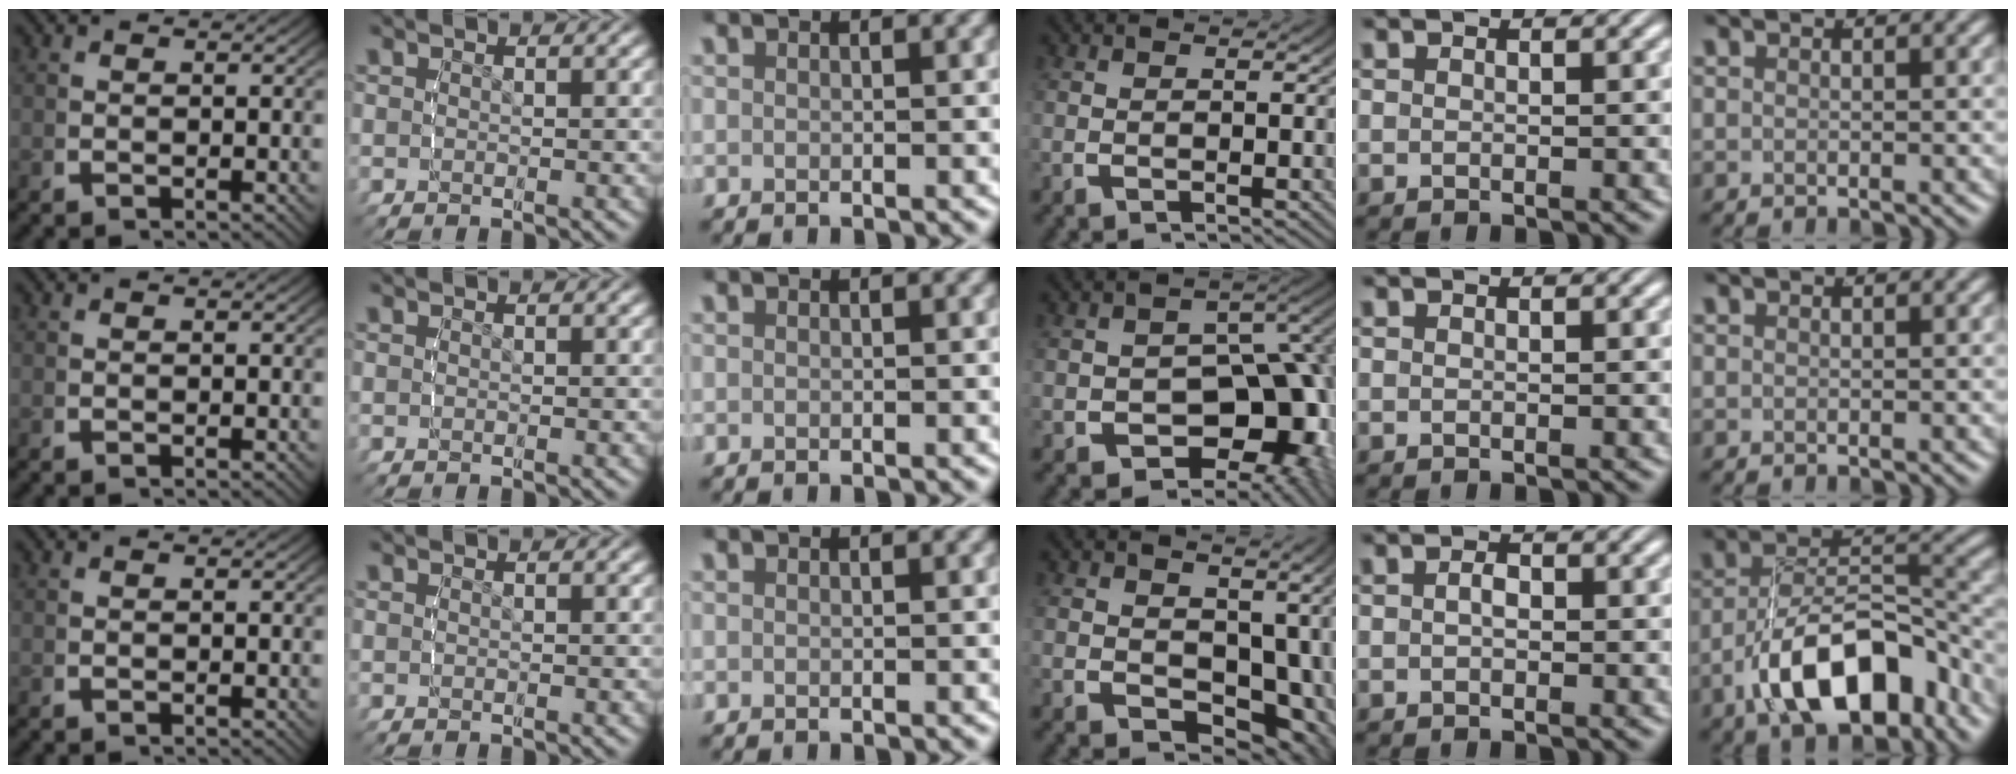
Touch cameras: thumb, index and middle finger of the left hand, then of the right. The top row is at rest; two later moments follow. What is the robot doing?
{"motion": "lift_and_place", "object": "condiment"}